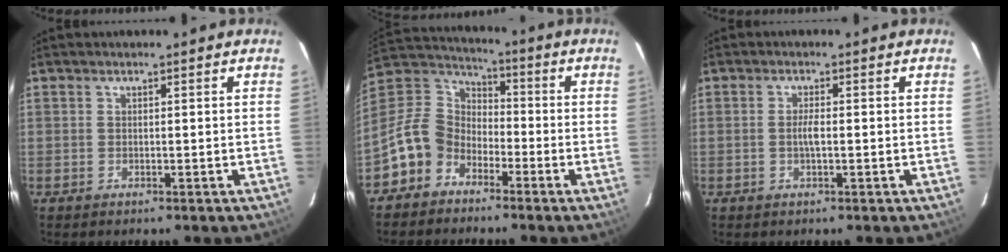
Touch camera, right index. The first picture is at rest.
{"total": 11.0, "force": [-6.6, 8.1, 3.5], "torque": [-0.091, 0.031, -0.135]}
{"total": 1.9, "force": [-0.3, 0.3, 1.9], "torque": [-0.037, 0.000, -0.007]}